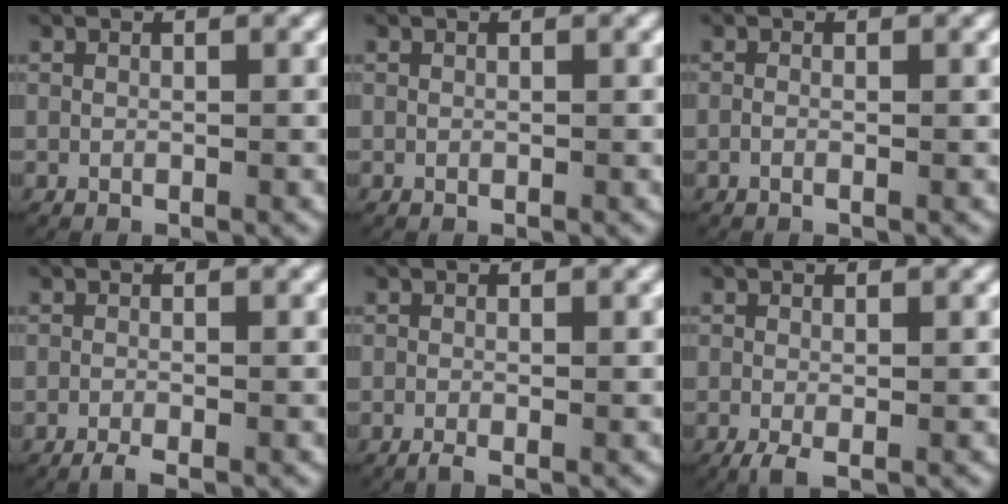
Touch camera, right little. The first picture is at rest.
{"total": 0.0}
{"total": 0.5, "force": [-0.3, -0.1, 0.4], "torque": [-0.011, -0.002, -0.008]}
{"total": 1.5, "force": [-1.4, 0.1, 0.7], "torque": [-0.015, -0.007, -0.022]}
{"total": 1.3, "force": [-1.0, 0.1, 0.8], "torque": [-0.015, -0.007, -0.016]}
{"total": 1.8, "force": [-1.1, 0.6, 1.3], "torque": [-0.029, -0.010, -0.014]}